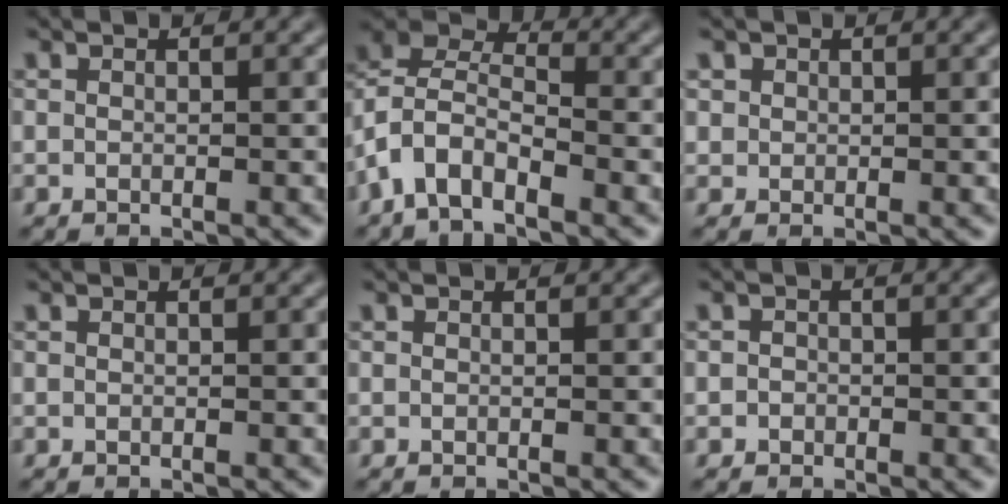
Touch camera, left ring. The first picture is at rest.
{"total": 6.6, "force": [-3.6, 3.4, 4.3], "torque": [-0.085, 0.005, -0.086]}
{"total": 1.1, "force": [0.5, 1.0, 0.1], "torque": [0.005, -0.005, 0.010]}
{"total": 0.0}
{"total": 0.0}
{"total": 0.8, "force": [-0.3, 0.7, 0.0], "torque": [0.006, -0.003, -0.006]}